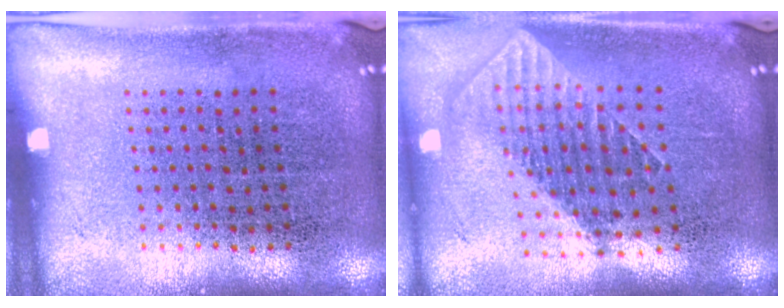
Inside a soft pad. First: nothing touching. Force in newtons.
{"total": 1.9, "press": 1.5, "slide": 1.1}